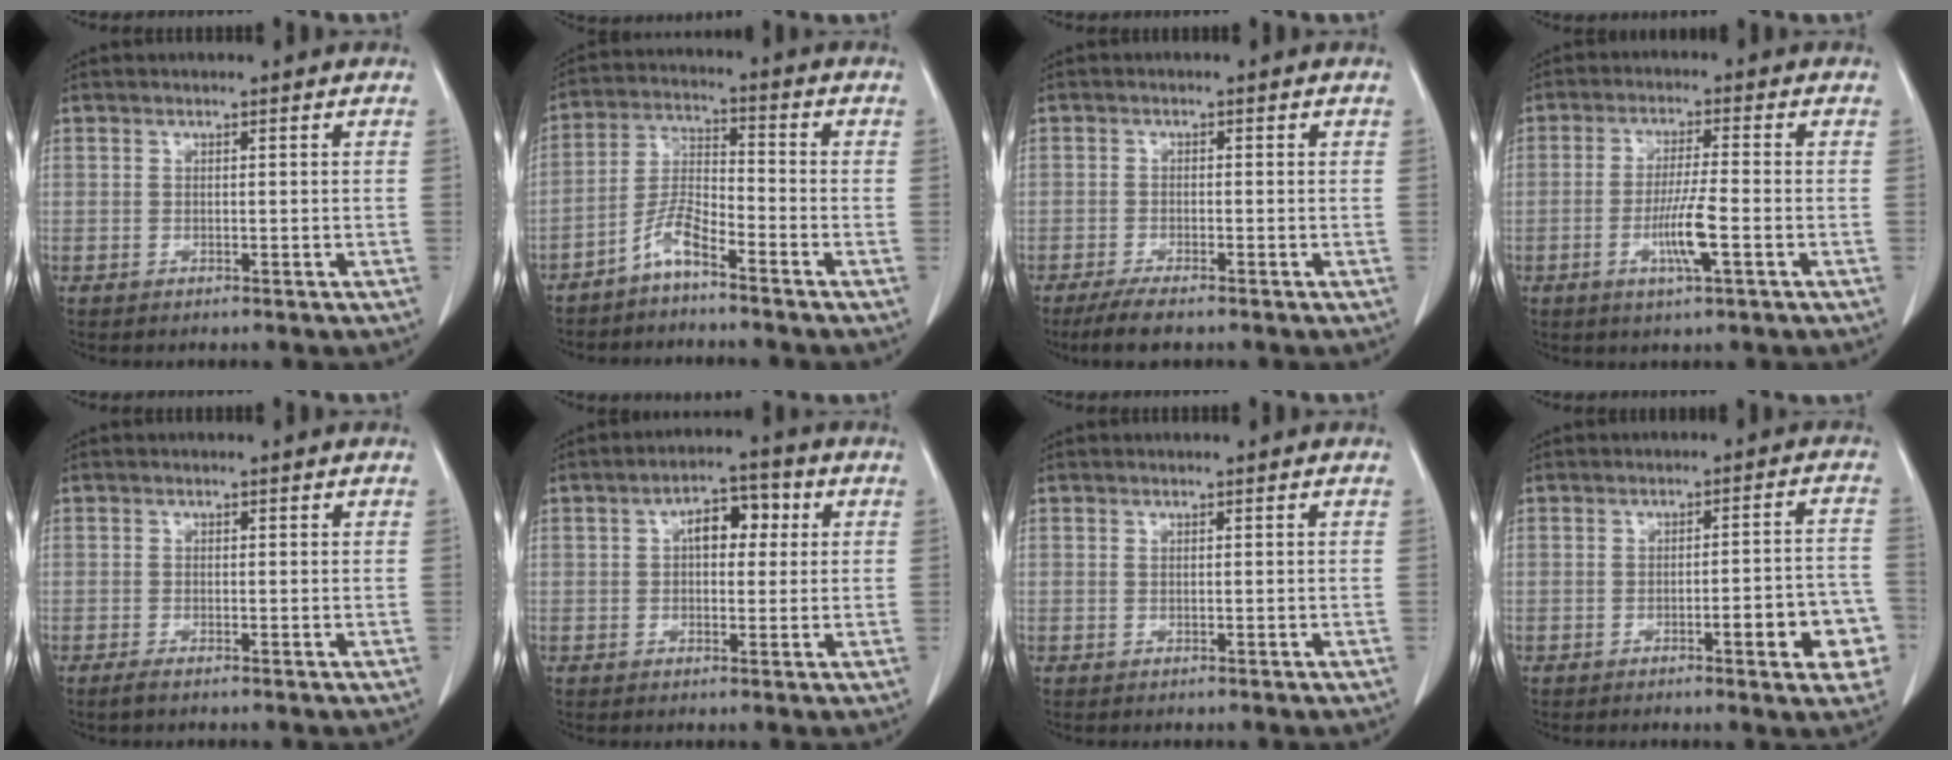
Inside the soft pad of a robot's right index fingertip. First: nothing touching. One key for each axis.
{"total": 5.3, "fx": -4.1, "fy": 0.8, "fz": 3.3, "tx": -0.074, "ty": -0.001, "tz": -0.085}
{"total": 3.4, "fx": -2.6, "fy": 0.9, "fz": 2.0, "tx": -0.046, "ty": -0.006, "tz": -0.045}
{"total": 6.4, "fx": -2.2, "fy": 0.0, "fz": 6.0, "tx": -0.113, "ty": -0.010, "tz": -0.041}
{"total": 0.9, "fx": -0.5, "fy": 0.2, "fz": 0.6, "tx": -0.013, "ty": -0.002, "tz": -0.011}
{"total": 5.8, "fx": 1.3, "fy": 3.1, "fz": 4.8, "tx": -0.076, "ty": 0.025, "tz": 0.016}
{"total": 0.0}
{"total": 8.9, "fx": -3.6, "fy": 1.6, "fz": 8.0, "tx": -0.086, "ty": 0.017, "tz": -0.042}